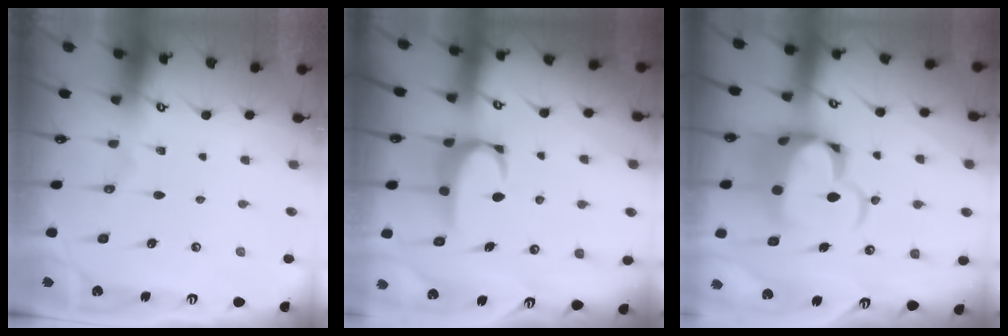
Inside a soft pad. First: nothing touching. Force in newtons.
{"total": 2.9, "press": 2.9, "slide": 0.3}
{"total": 10.7, "press": 10.5, "slide": 2.0}